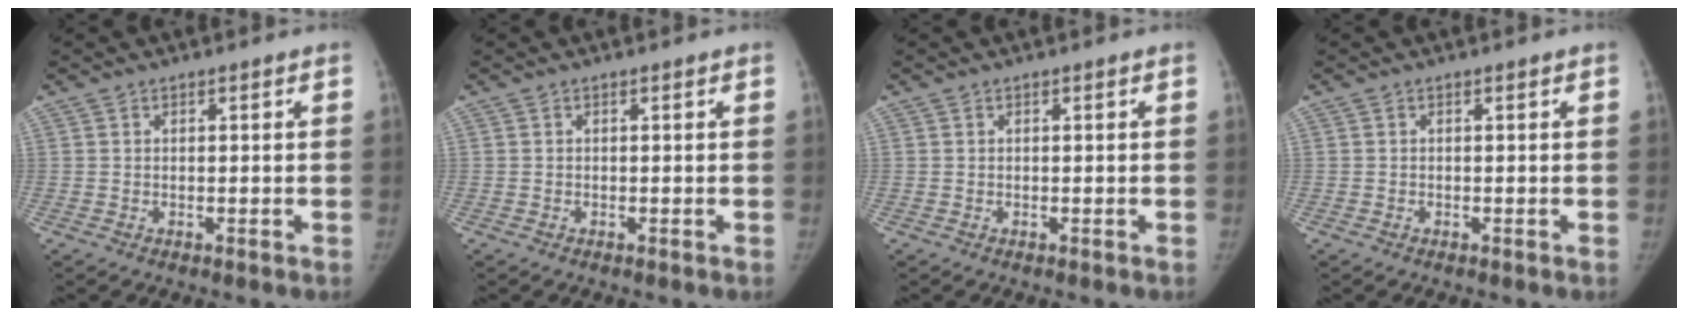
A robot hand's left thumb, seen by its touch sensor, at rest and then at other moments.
{"total": 0.0}
{"total": 0.0}
{"total": 0.0}